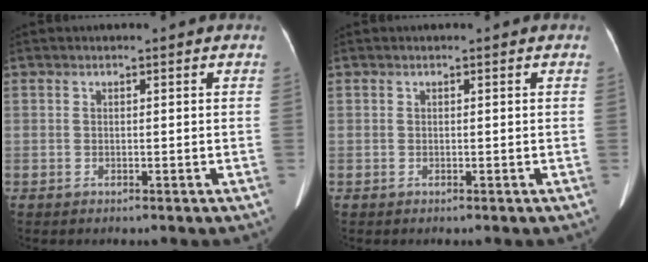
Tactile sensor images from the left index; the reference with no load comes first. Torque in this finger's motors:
{"motor_torque": [0.00, 0.00, 0.00, 0.00]}